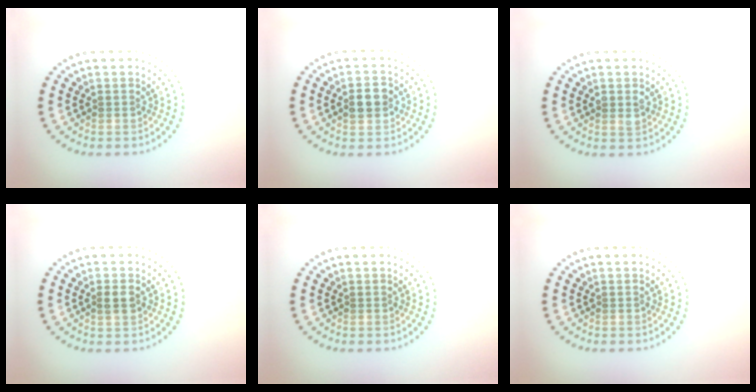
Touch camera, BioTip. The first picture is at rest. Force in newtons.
{"total": 2.5, "press": 2.5, "slide": 0.2}
{"total": 1.1, "press": 1.1, "slide": 0.2}
{"total": 1.4, "press": 1.4, "slide": 0.2}
{"total": 0.0}
{"total": 0.0}